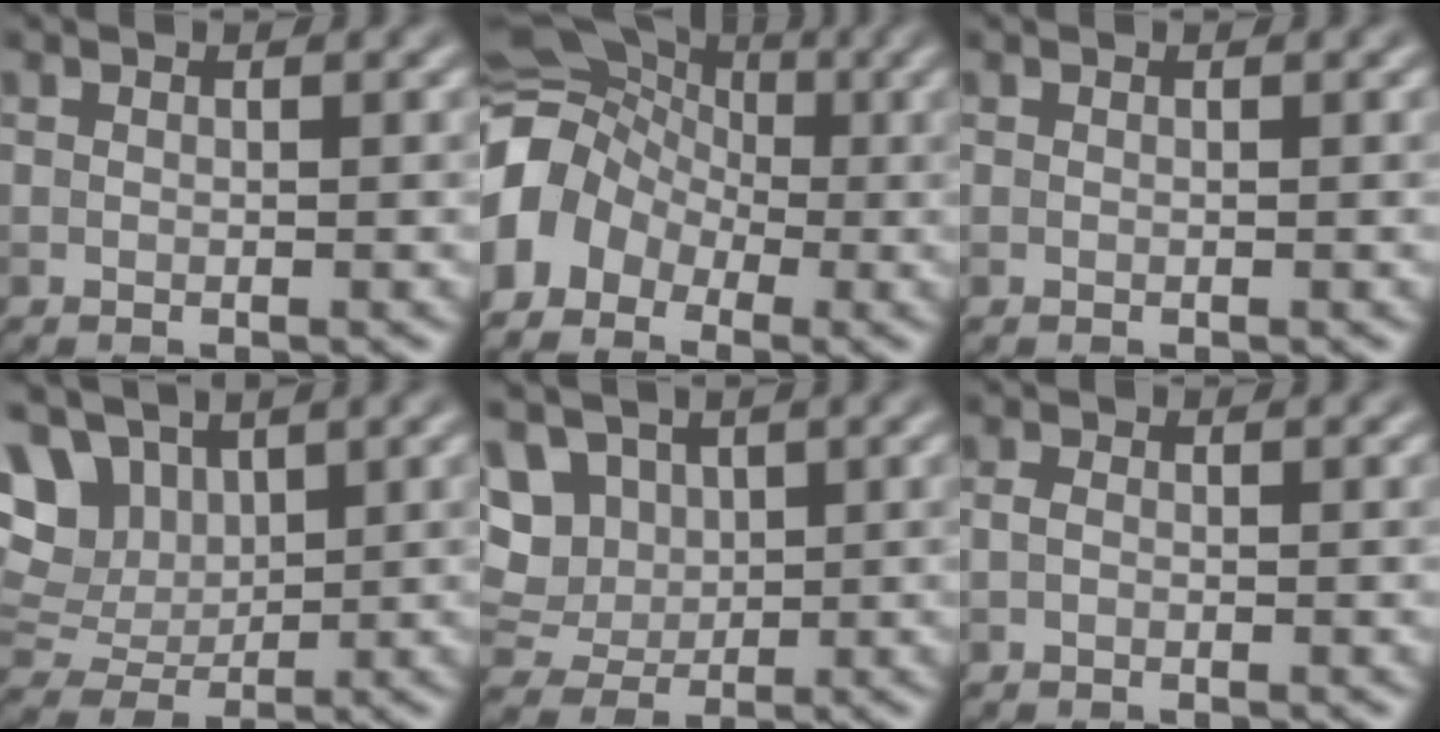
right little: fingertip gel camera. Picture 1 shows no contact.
{"total": 6.6, "force": [-1.5, 5.5, 3.3], "torque": [-0.055, 0.011, -0.047]}
{"total": 0.0}
{"total": 8.6, "force": [4.0, 6.0, 4.6], "torque": [-0.101, 0.018, 0.073]}
{"total": 6.9, "force": [3.1, 5.3, 3.3], "torque": [-0.062, 0.015, 0.041]}
{"total": 0.7, "force": [-0.3, 0.4, 0.5], "torque": [-0.011, 0.000, -0.008]}